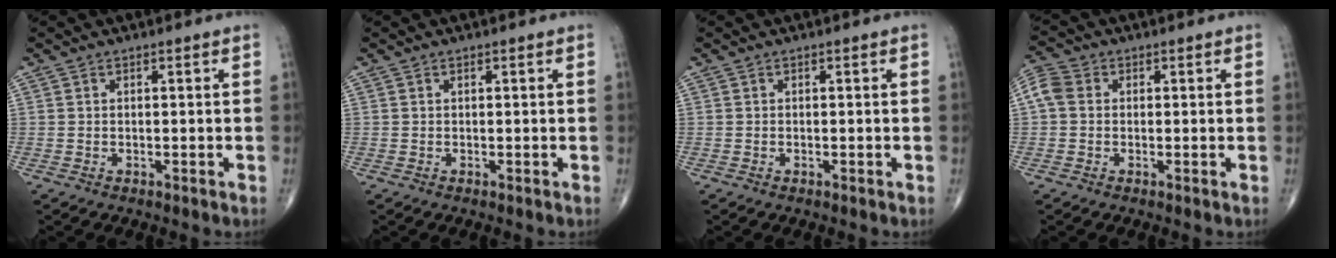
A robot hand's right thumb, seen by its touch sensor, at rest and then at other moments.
{"total": 0.0}
{"total": 0.0}
{"total": 4.6, "force": [0.4, 3.8, 2.7], "torque": [-0.061, 0.016, 0.001]}